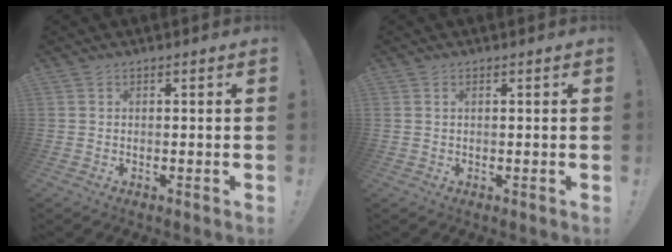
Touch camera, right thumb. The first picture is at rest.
{"total": 0.7, "force": [0.4, 0.2, 0.5], "torque": [-0.015, 0.002, 0.008]}